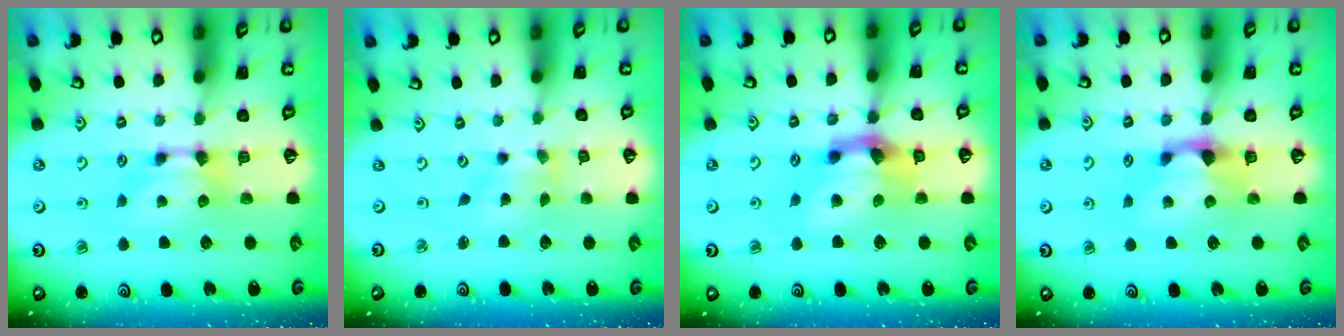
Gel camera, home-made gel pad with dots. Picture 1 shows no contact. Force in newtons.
{"total": 2.7, "press": 2.4, "slide": 1.1}
{"total": 5.3, "press": 4.8, "slide": 2.2}
{"total": 2.2, "press": 1.8, "slide": 1.1}